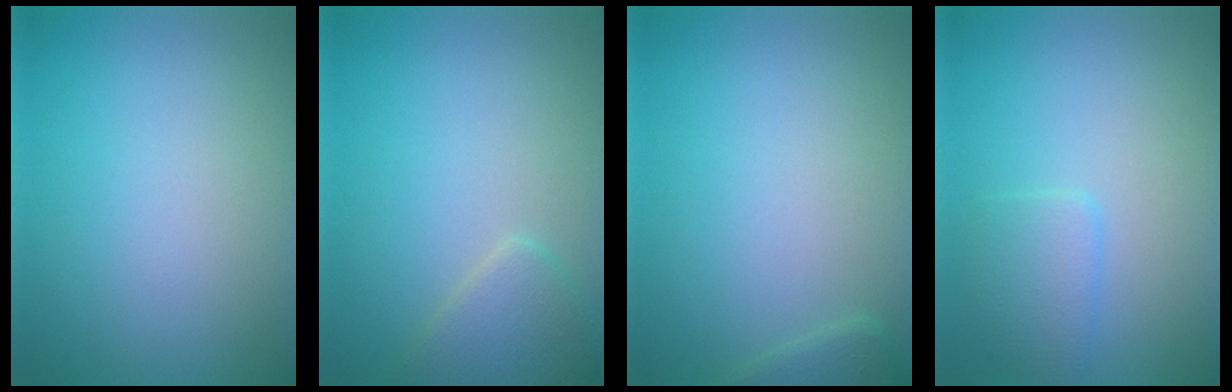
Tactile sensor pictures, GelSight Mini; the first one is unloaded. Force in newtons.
{"total": 2.7, "press": 2.7, "slide": 0.1}
{"total": 1.1, "press": 1.1, "slide": 0.1}
{"total": 2.0, "press": 2.0, "slide": 0.1}